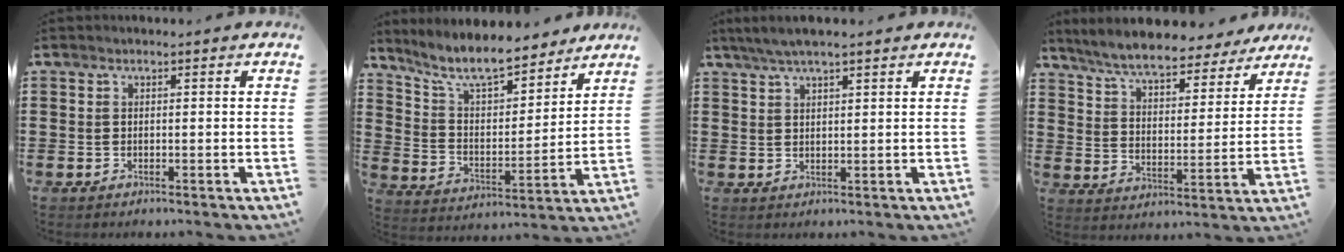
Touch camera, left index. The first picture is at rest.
{"total": 9.4, "force": [8.2, 1.4, 4.3], "torque": [-0.114, -0.043, 0.145]}
{"total": 3.3, "force": [2.5, 0.5, 2.2], "torque": [-0.046, 0.003, 0.046]}
{"total": 7.7, "force": [7.2, 0.6, 2.9], "torque": [-0.086, -0.037, 0.126]}